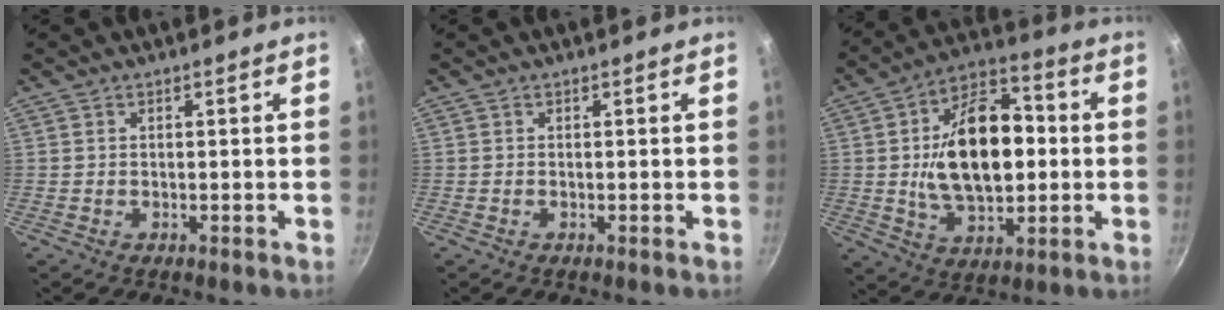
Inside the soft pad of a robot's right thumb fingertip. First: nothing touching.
{"total": 0.0}
{"total": 19.4, "force": [0.6, 11.5, 15.7], "torque": [-0.230, 0.019, 0.004]}